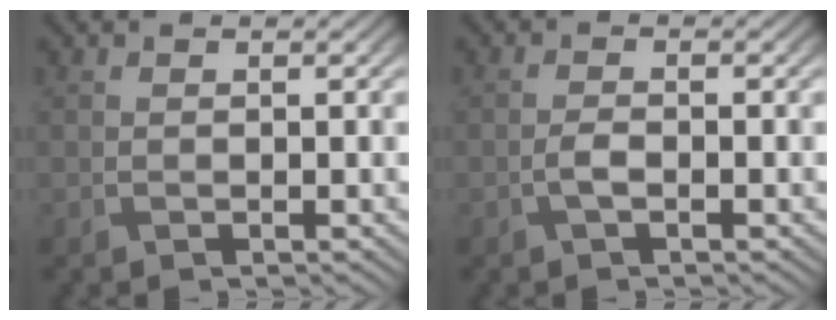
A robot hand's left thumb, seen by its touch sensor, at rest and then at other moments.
{"total": 1.5, "force": [-0.6, 0.5, 1.3], "torque": [-0.030, 0.002, -0.014]}